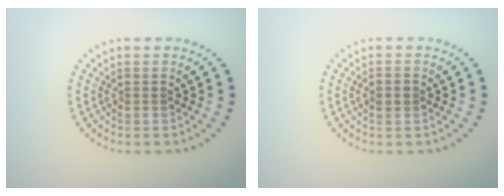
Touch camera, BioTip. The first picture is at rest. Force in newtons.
{"total": 1.2, "press": 1.2, "slide": 0.2}